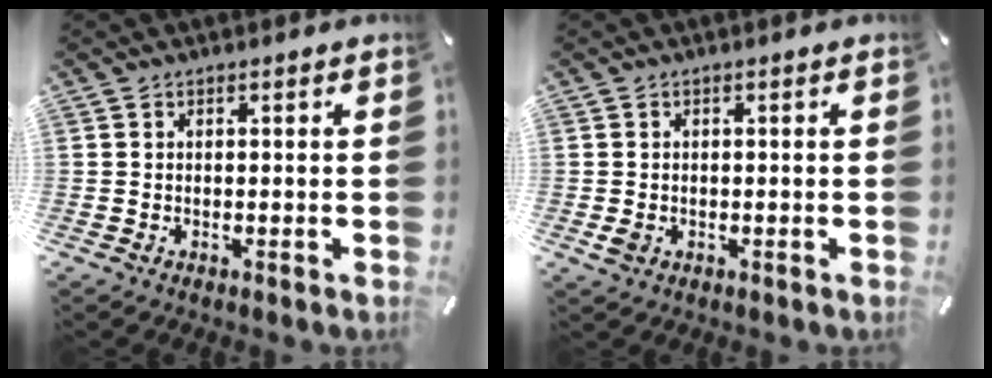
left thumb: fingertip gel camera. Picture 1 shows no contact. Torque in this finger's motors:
{"motor_torque": [0.51, 0.77, -0.01, 0.07, -0.01]}